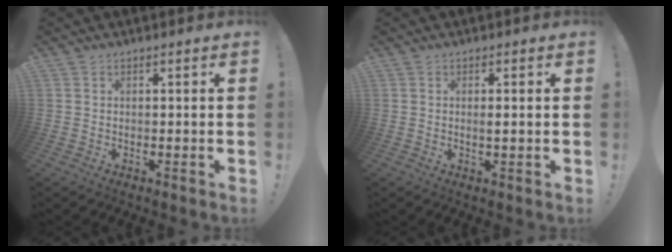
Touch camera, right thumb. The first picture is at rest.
{"total": 1.8, "force": [0.2, 0.2, 1.8], "torque": [-0.019, -0.007, -0.002]}